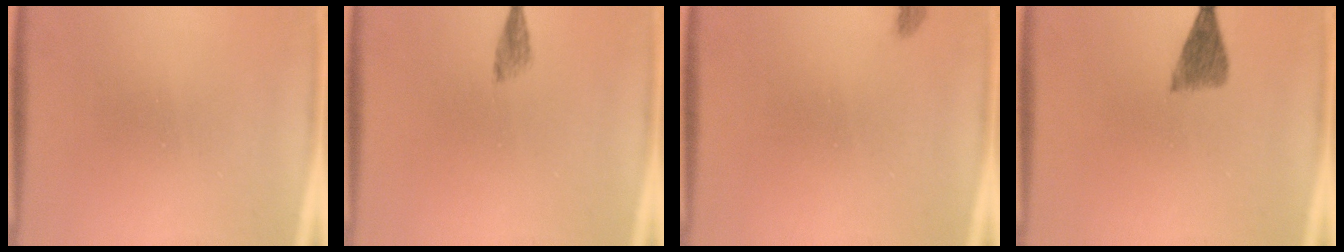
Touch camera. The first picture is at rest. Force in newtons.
{"total": 3.0}
{"total": 1.1}
{"total": 5.2}